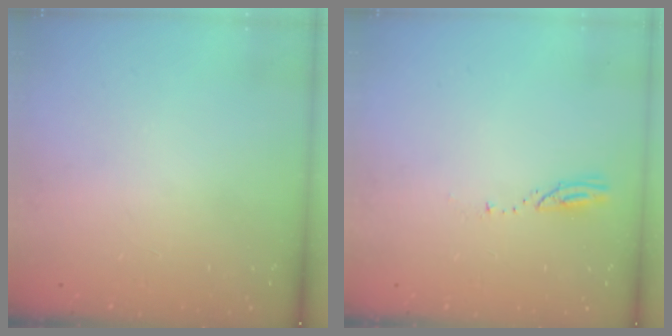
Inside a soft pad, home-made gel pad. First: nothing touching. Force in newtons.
{"total": 3.3, "press": 3.3, "slide": 0.3}